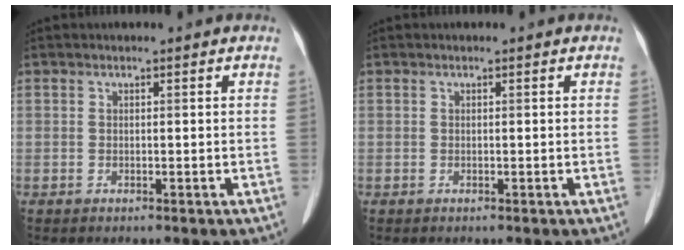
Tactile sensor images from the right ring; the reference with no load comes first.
{"total": 0.0}